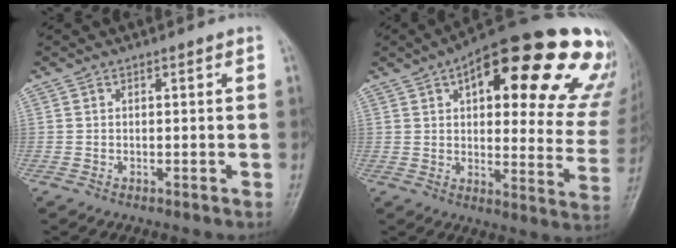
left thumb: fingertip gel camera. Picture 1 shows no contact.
{"total": 29.1, "force": [15.1, 10.6, 22.5], "torque": [-0.248, -0.017, 0.193]}